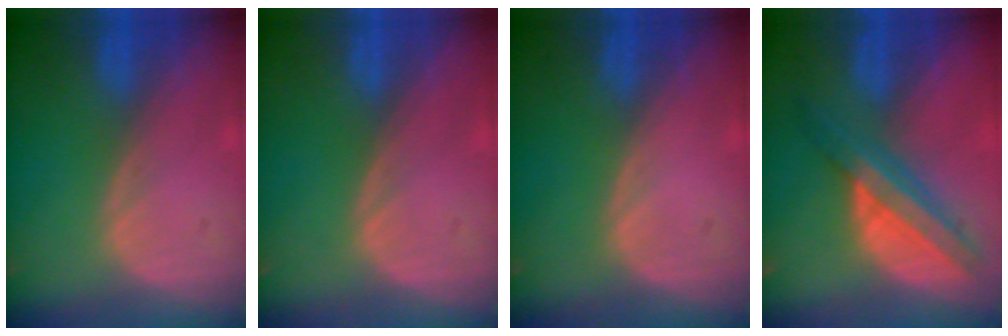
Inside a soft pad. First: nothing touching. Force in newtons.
{"total": 0.0}
{"total": 0.0}
{"total": 8.0, "press": 6.8, "slide": 4.3}